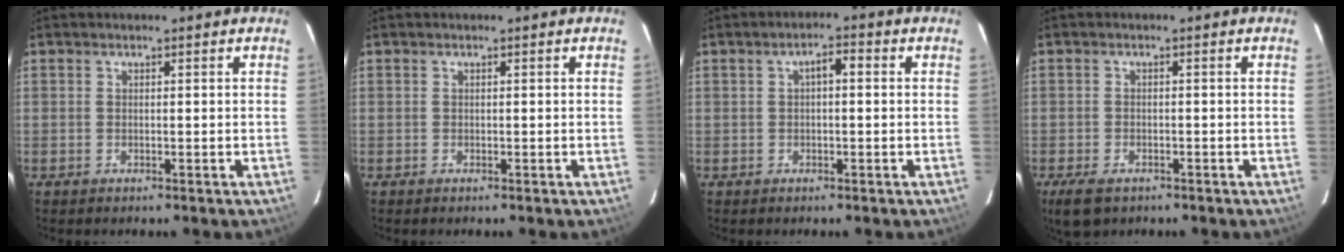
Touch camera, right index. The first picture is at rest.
{"total": 0.0}
{"total": 2.7, "force": [0.3, 1.1, 2.4], "torque": [-0.043, 0.013, 0.004]}
{"total": 5.2, "force": [-3.3, 2.8, 2.8], "torque": [-0.068, -0.015, -0.058]}